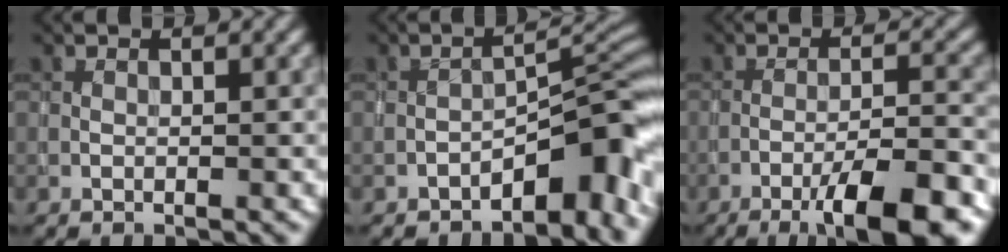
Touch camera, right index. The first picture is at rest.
{"total": 6.5, "force": [-4.2, 2.3, 4.4], "torque": [-0.040, 0.015, -0.070]}
{"total": 8.2, "force": [-5.2, 1.3, 6.2], "torque": [-0.092, 0.012, -0.079]}